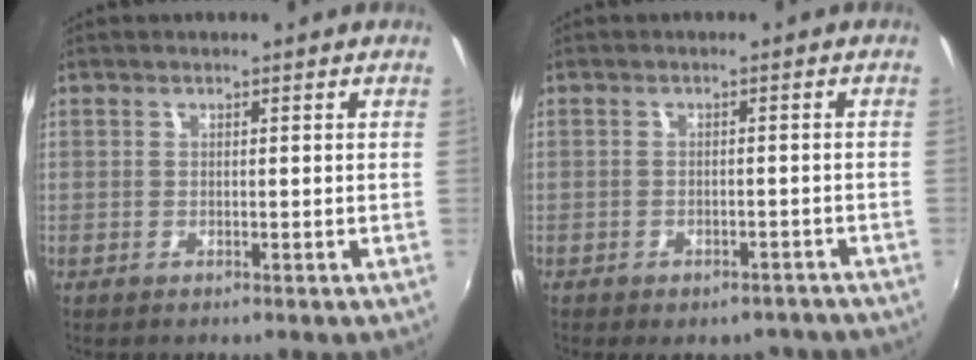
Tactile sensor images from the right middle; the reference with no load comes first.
{"total": 8.6, "force": [-7.0, 3.8, 3.2], "torque": [-0.061, -0.010, -0.079]}